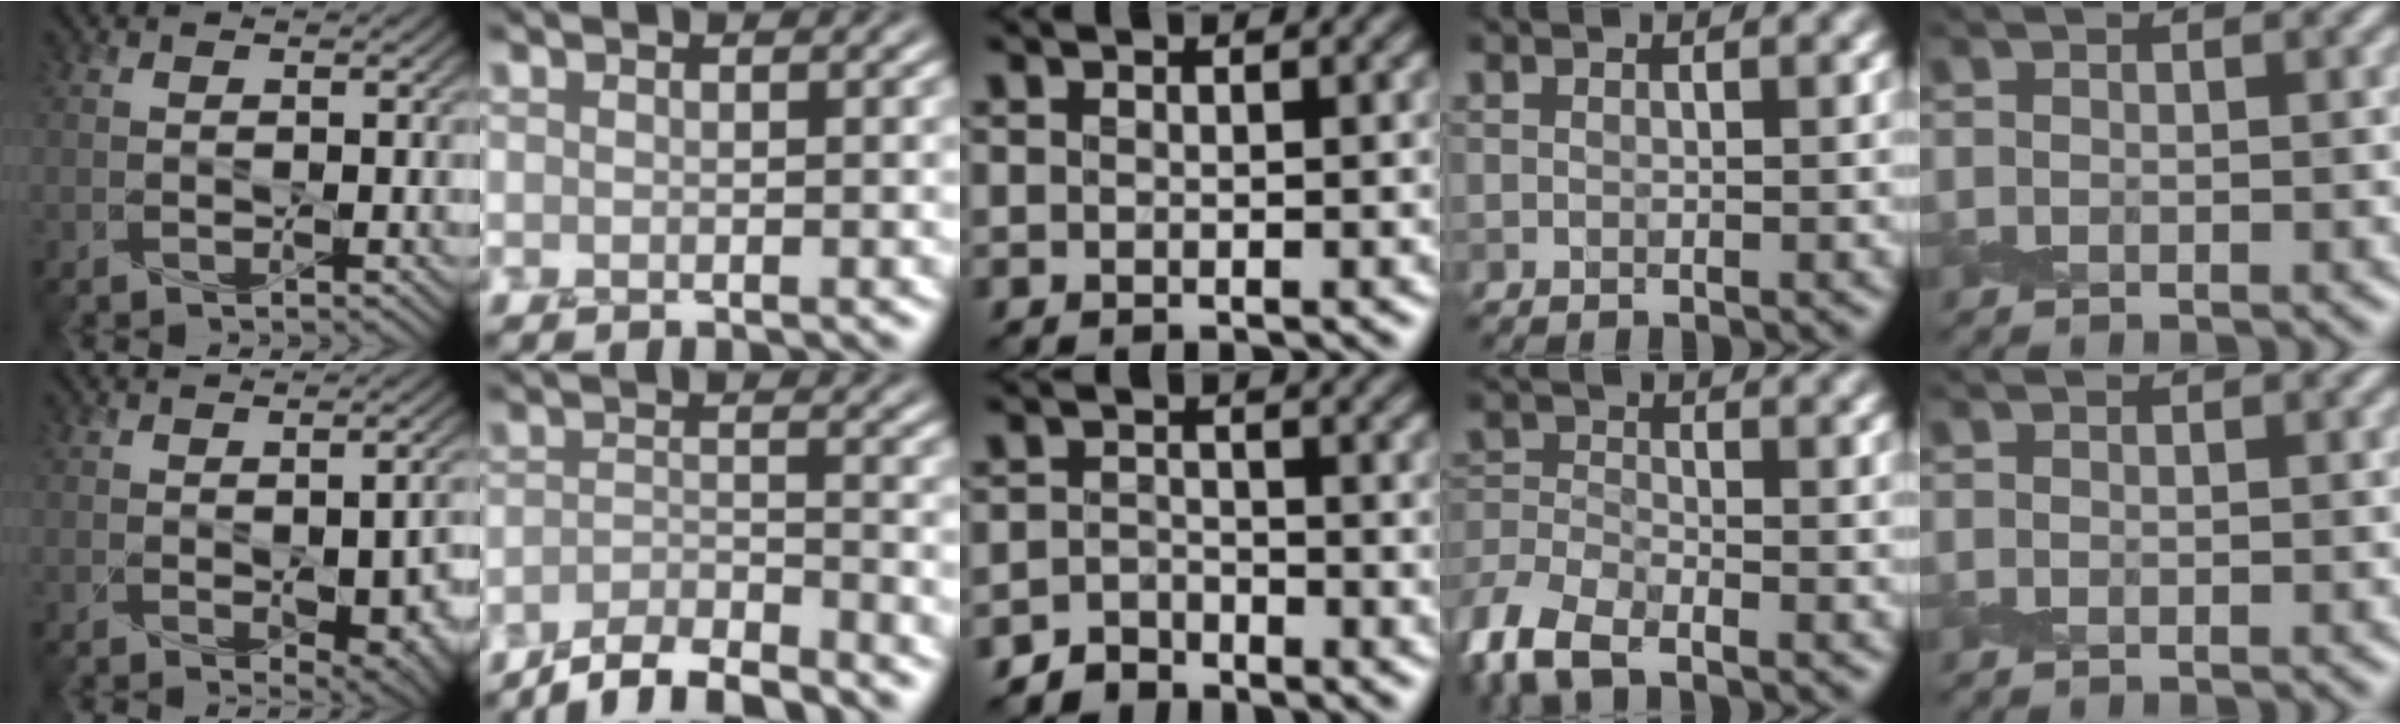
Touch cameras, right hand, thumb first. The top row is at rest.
{"thumb": {"total": 5.8, "force": [-1.2, 3.2, 4.7], "torque": [-0.075, -0.022, -0.003]}, "index": {"total": 4.4, "force": [-3.9, 0.7, 1.8], "torque": [-0.029, 0.001, -0.074]}, "middle": {"total": 2.4, "force": [-2.2, 0.9, 0.0], "torque": [0.002, 0.006, -0.048]}, "ring": {"total": 5.9, "force": [-4.2, 2.5, 3.3], "torque": [-0.072, -0.010, -0.096]}}